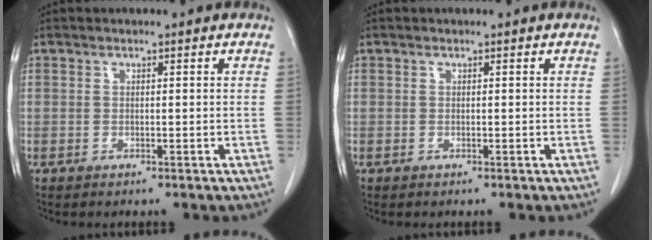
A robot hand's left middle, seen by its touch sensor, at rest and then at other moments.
{"total": 0.0}